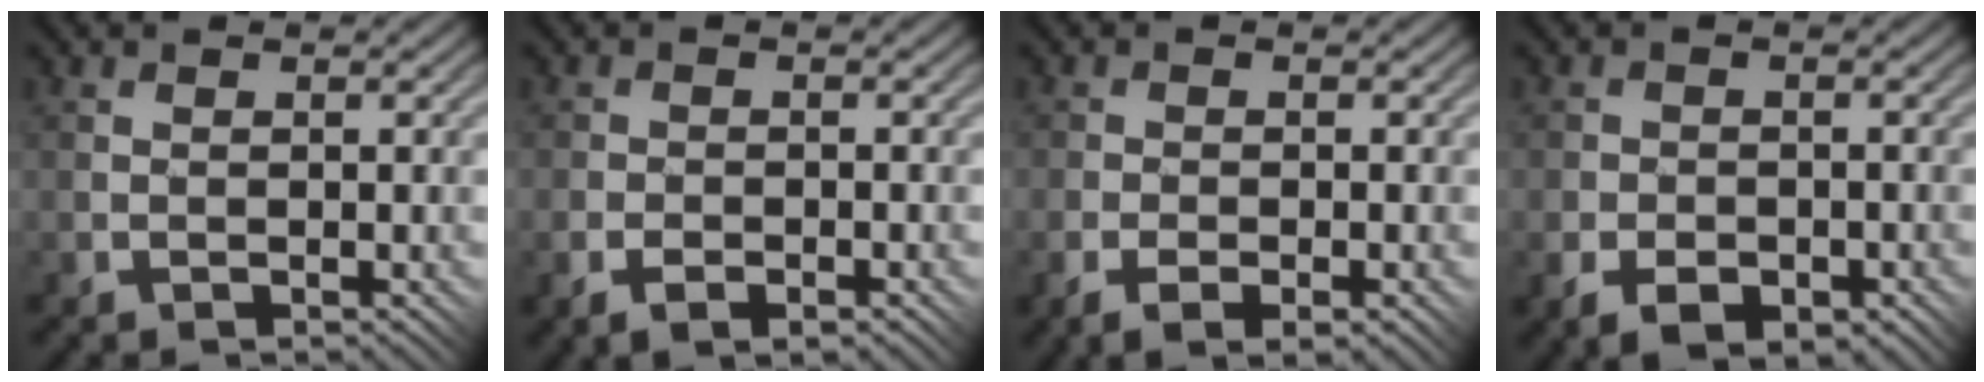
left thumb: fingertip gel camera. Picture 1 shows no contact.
{"total": 2.4, "force": [-1.5, 1.3, 1.5], "torque": [-0.028, -0.004, -0.032]}
{"total": 3.7, "force": [-1.9, 1.8, 2.6], "torque": [-0.043, -0.011, -0.034]}
{"total": 3.8, "force": [-2.0, 2.4, 2.2], "torque": [-0.034, -0.009, -0.035]}